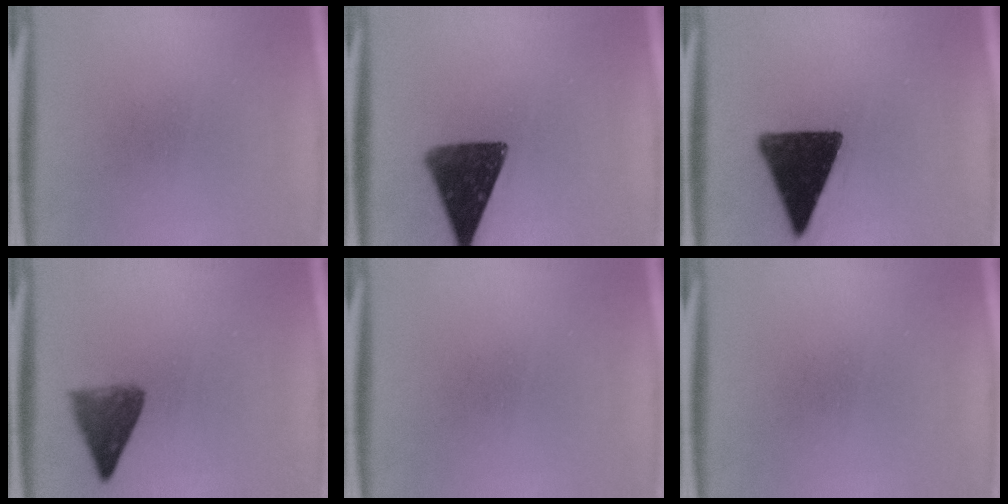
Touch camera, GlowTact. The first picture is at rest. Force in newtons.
{"total": 12.8}
{"total": 15.2}
{"total": 5.4}
{"total": 0.0}
{"total": 0.0}